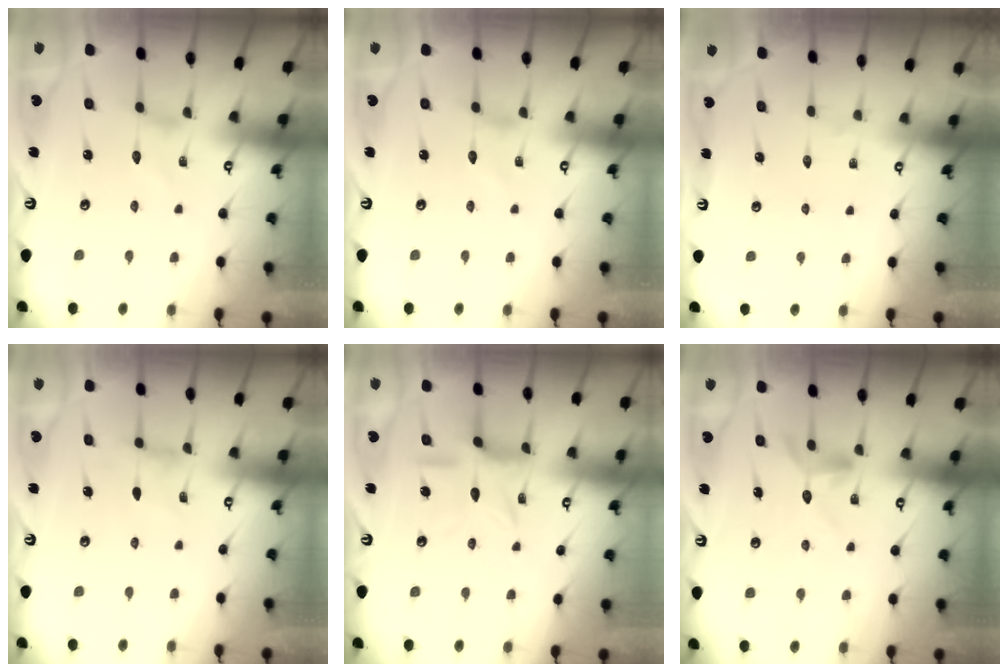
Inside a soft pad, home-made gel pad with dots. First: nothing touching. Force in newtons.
{"total": 0.0}
{"total": 0.0}
{"total": 1.4, "press": 1.4, "slide": 0.4}
{"total": 10.6, "press": 10.5, "slide": 0.8}
{"total": 5.2, "press": 5.2, "slide": 0.6}